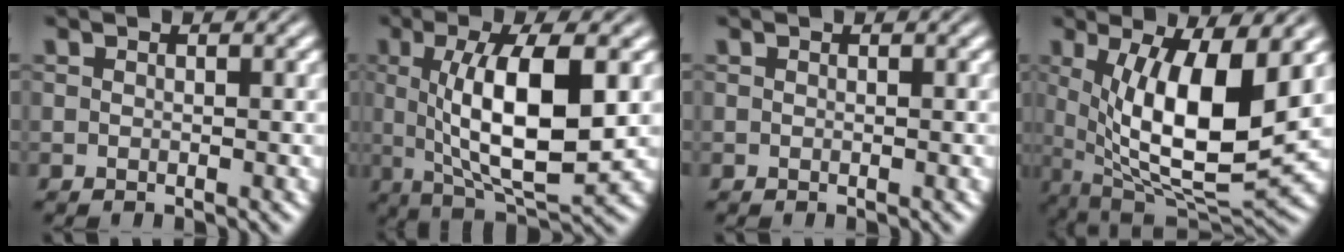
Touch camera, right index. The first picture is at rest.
{"total": 9.4, "force": [0.7, 2.8, 9.0], "torque": [-0.143, -0.018, 0.032]}
{"total": 0.0}
{"total": 11.9, "force": [0.0, 5.7, 10.4], "torque": [-0.192, -0.058, 0.037]}